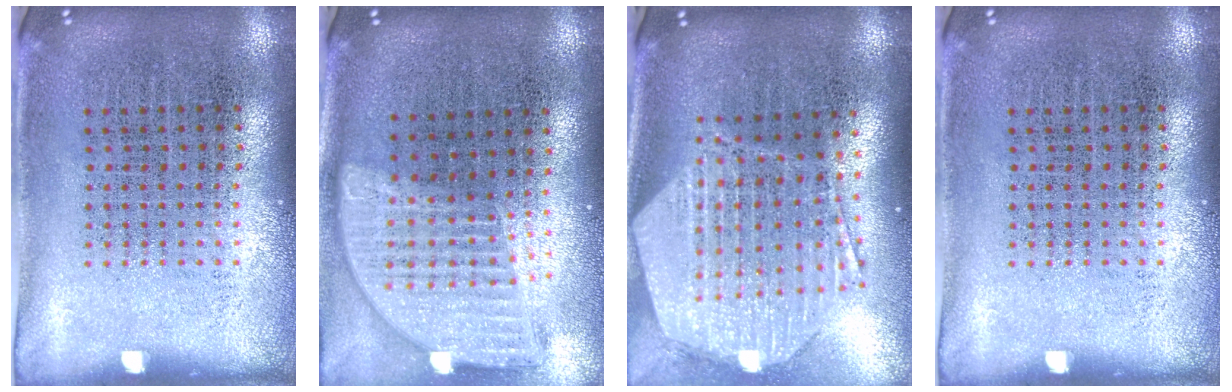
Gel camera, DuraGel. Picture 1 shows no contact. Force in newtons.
{"total": 1.8, "press": 1.5, "slide": 1.0}
{"total": 3.1, "press": 2.4, "slide": 1.9}
{"total": 0.0}